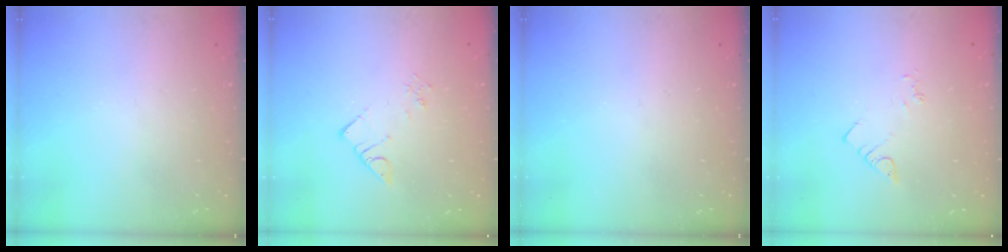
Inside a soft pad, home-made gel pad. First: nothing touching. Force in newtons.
{"total": 3.9, "press": 3.9, "slide": 0.2}
{"total": 0.0}
{"total": 3.0, "press": 3.0, "slide": 0.4}